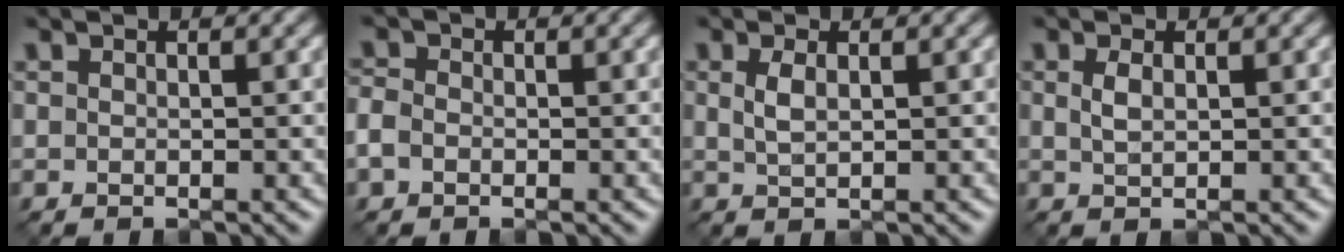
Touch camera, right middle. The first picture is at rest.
{"total": 1.6, "force": [-0.6, 1.2, 0.9], "torque": [-0.018, 0.003, -0.019]}
{"total": 1.6, "force": [0.5, 0.6, 1.4], "torque": [-0.032, 0.001, 0.011]}
{"total": 1.2, "force": [0.4, 0.5, 1.1], "torque": [-0.025, 0.000, 0.009]}